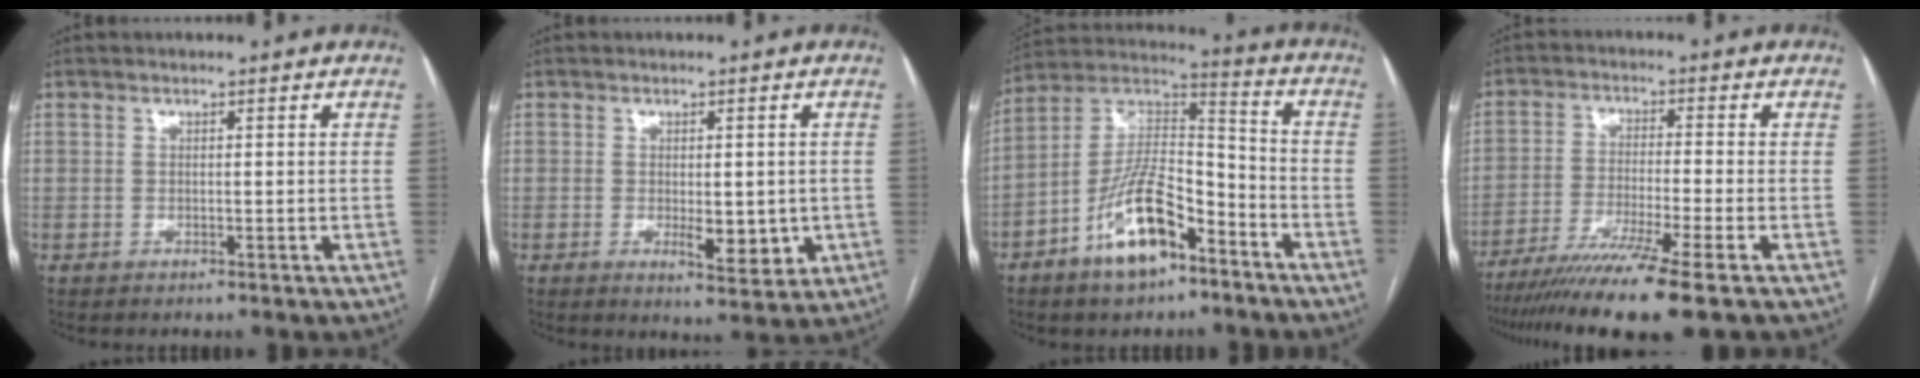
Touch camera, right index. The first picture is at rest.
{"total": 5.5, "force": [-0.9, 2.3, 4.9], "torque": [-0.064, -0.010, -0.004]}
{"total": 14.4, "force": [-8.0, 5.5, 10.7], "torque": [-0.206, 0.016, -0.141]}
{"total": 12.6, "force": [-9.3, -1.8, 8.3], "torque": [-0.136, -0.038, -0.149]}